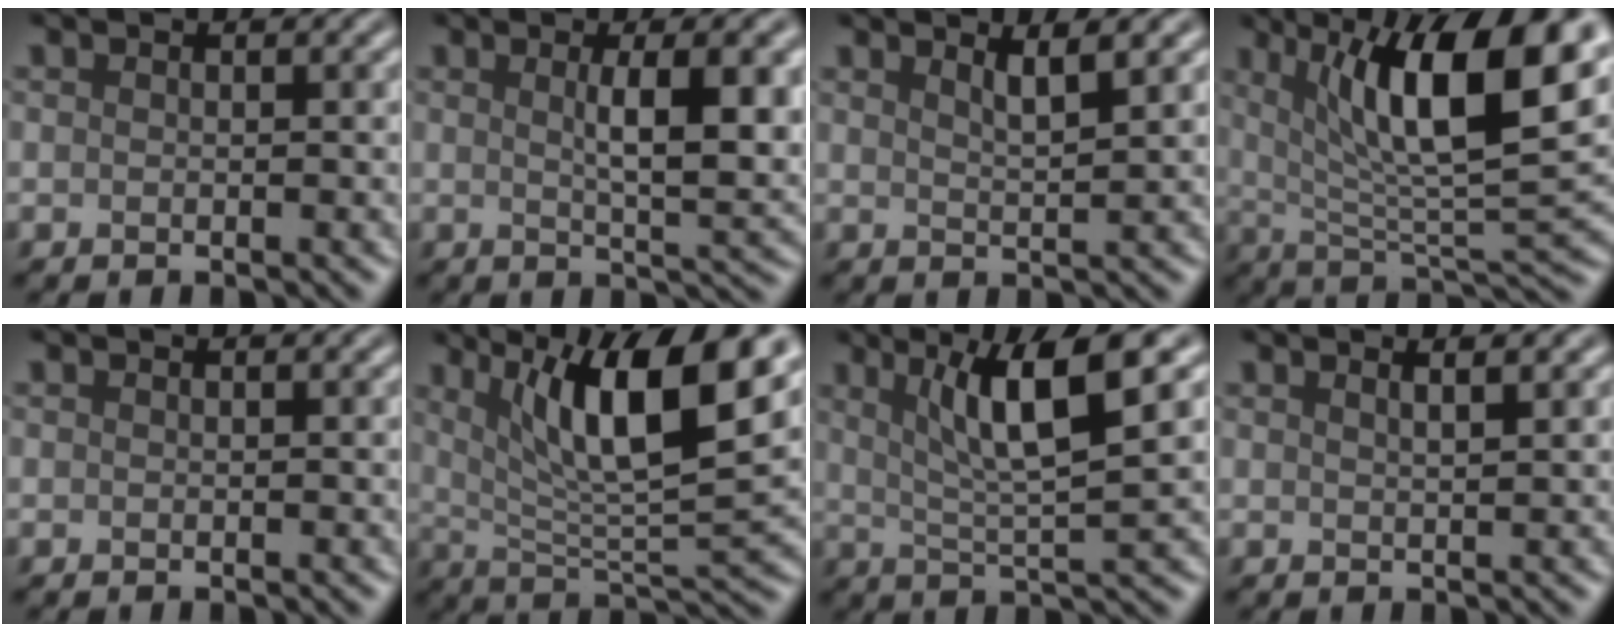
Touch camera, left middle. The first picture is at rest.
{"total": 7.1, "force": [1.3, 1.9, 6.7], "torque": [-0.089, 0.002, 0.023]}
{"total": 2.3, "force": [1.5, 0.5, 1.6], "torque": [-0.014, 0.004, 0.022]}
{"total": 12.7, "force": [4.7, 3.8, 11.2], "torque": [-0.162, 0.002, 0.075]}
{"total": 0.0}
{"total": 11.6, "force": [4.9, 3.1, 10.0], "torque": [-0.157, -0.002, 0.085]}
{"total": 7.6, "force": [3.0, 1.4, 6.8], "torque": [-0.107, 0.006, 0.050]}
{"total": 2.2, "force": [1.4, 0.8, 1.5], "torque": [-0.005, 0.007, -0.001]}